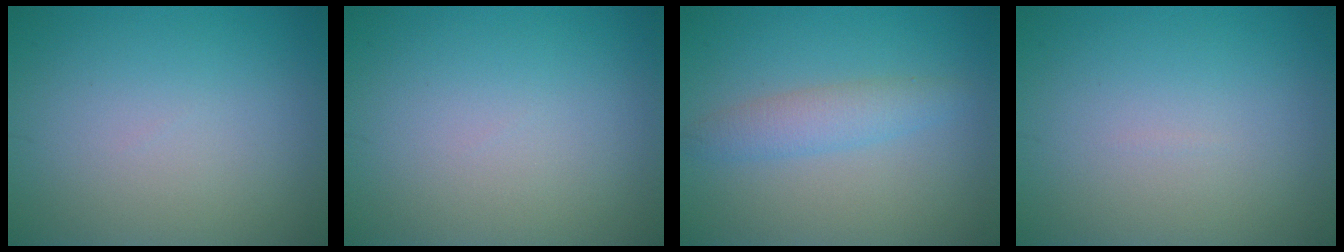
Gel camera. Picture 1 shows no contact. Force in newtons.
{"total": 0.0}
{"total": 2.5, "press": 2.5, "slide": 0.1}
{"total": 0.0}